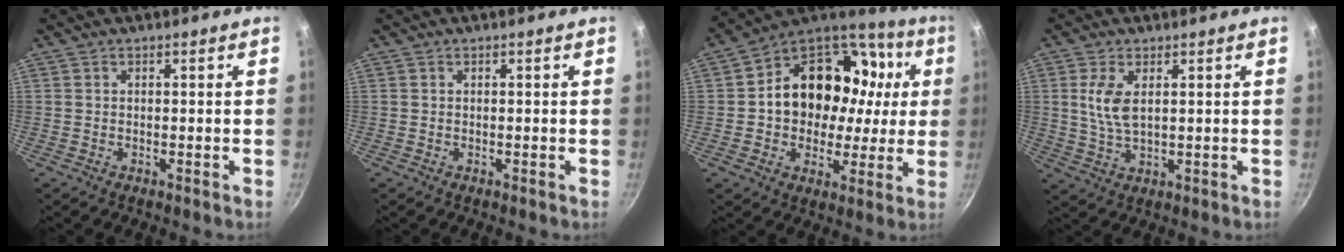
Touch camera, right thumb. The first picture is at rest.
{"total": 0.0}
{"total": 23.0, "force": [2.9, 17.9, 14.2], "torque": [-0.197, 0.037, 0.046]}
{"total": 5.9, "force": [1.6, 2.8, 5.0], "torque": [-0.100, -0.009, 0.034]}